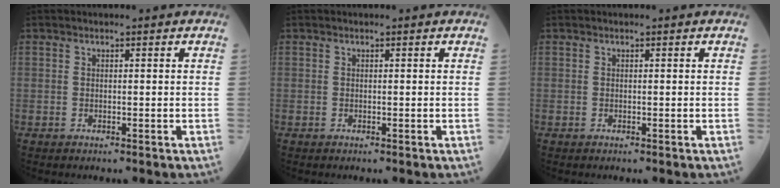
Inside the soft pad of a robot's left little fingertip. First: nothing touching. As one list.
[{"total": 0.0}, {"total": 0.0}]